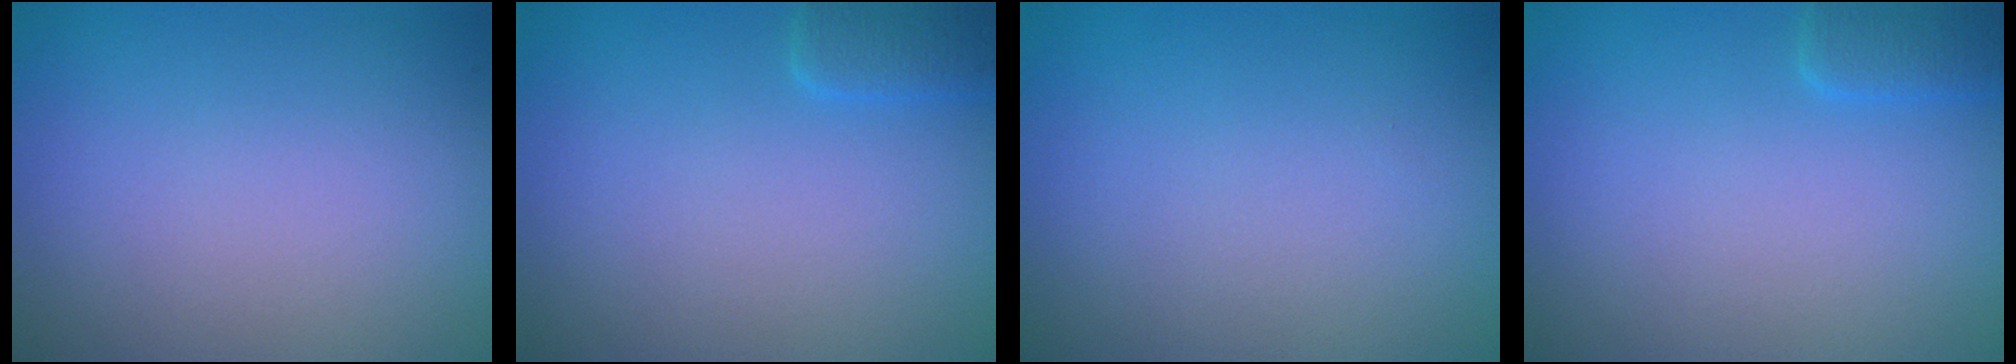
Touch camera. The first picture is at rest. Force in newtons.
{"total": 1.6, "press": 1.6, "slide": 0.1}
{"total": 0.0}
{"total": 1.6, "press": 1.6, "slide": 0.1}